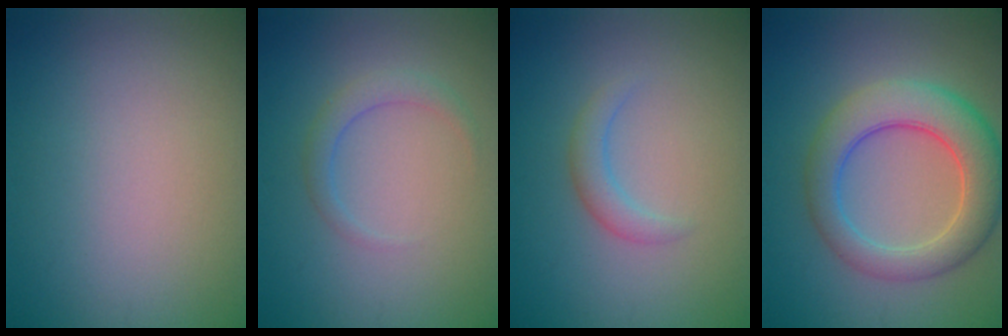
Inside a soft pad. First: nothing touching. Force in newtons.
{"total": 1.7, "press": 1.7, "slide": 0.1}
{"total": 1.7, "press": 1.7, "slide": 0.3}
{"total": 6.8, "press": 6.8, "slide": 0.3}